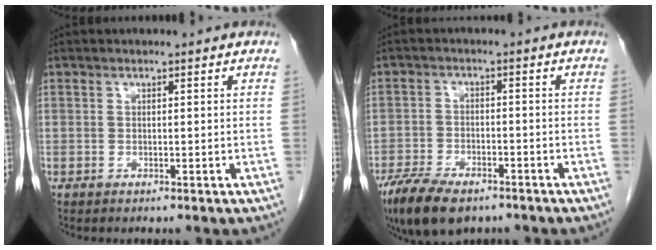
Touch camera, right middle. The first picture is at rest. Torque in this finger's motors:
{"motor_torque": [1.17, -0.97, 0.26, 0.10]}